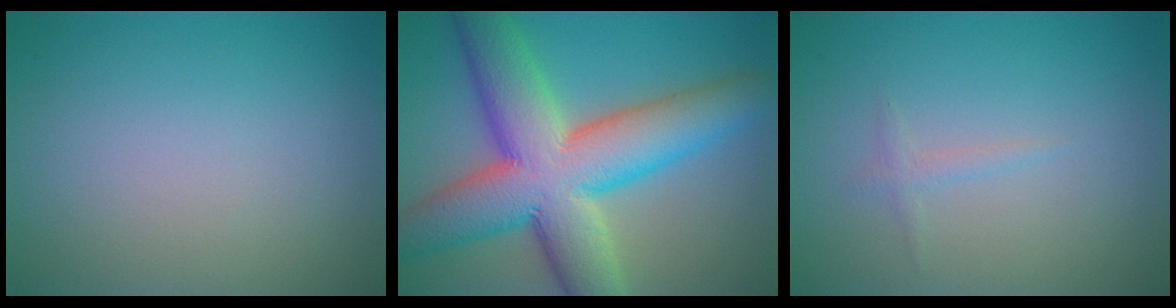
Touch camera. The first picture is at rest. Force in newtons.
{"total": 13.0, "press": 13.0, "slide": 0.5}
{"total": 0.8, "press": 0.8, "slide": 0.0}